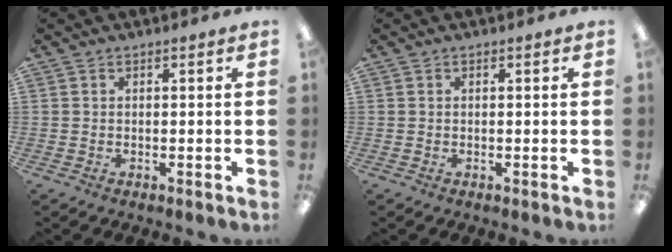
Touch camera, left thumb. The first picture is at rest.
{"total": 0.0}